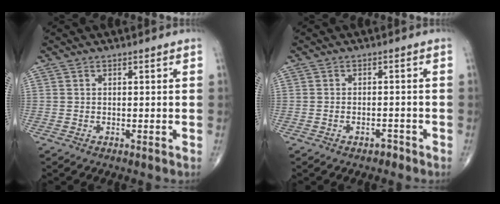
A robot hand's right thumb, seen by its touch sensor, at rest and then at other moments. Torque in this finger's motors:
{"motor_torque": [-0.27, -0.03, -0.13, -0.08, 0.05]}